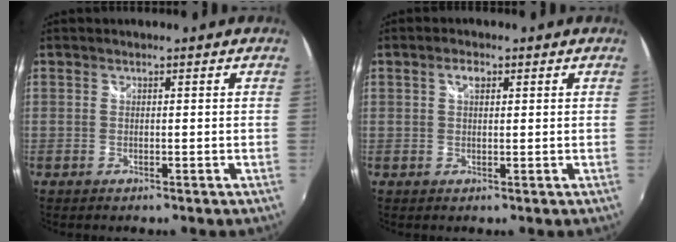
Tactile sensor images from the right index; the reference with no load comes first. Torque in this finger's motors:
{"motor_torque": [0.03, 0.01, 0.01, 0.01]}